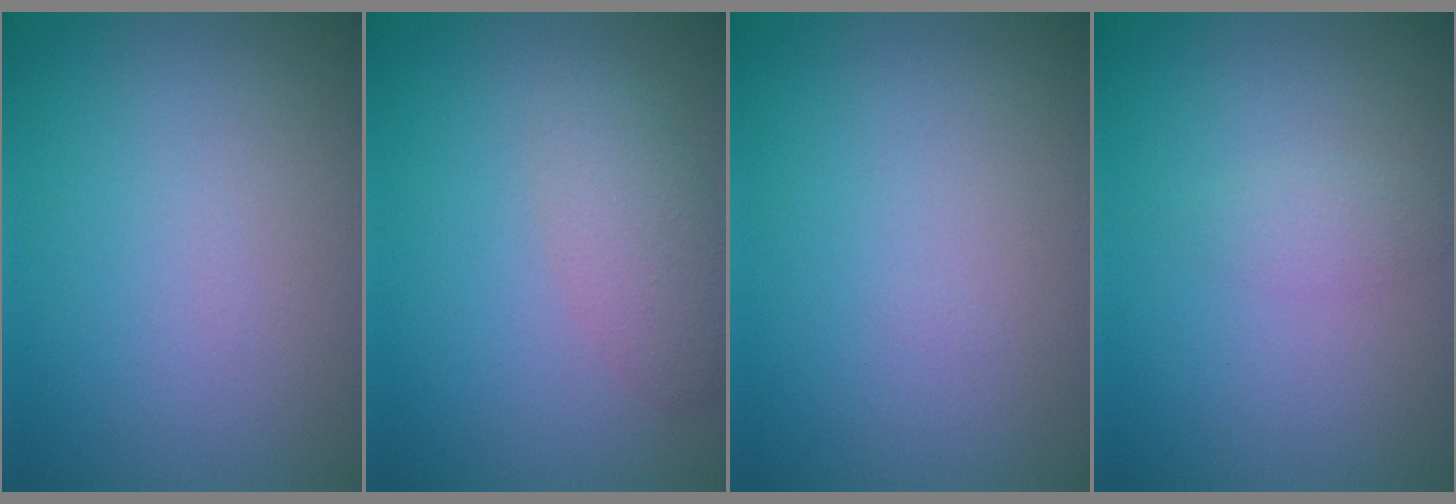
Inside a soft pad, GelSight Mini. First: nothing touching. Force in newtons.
{"total": 2.8, "press": 2.8, "slide": 0.1}
{"total": 0.0}
{"total": 1.2, "press": 1.2, "slide": 0.0}